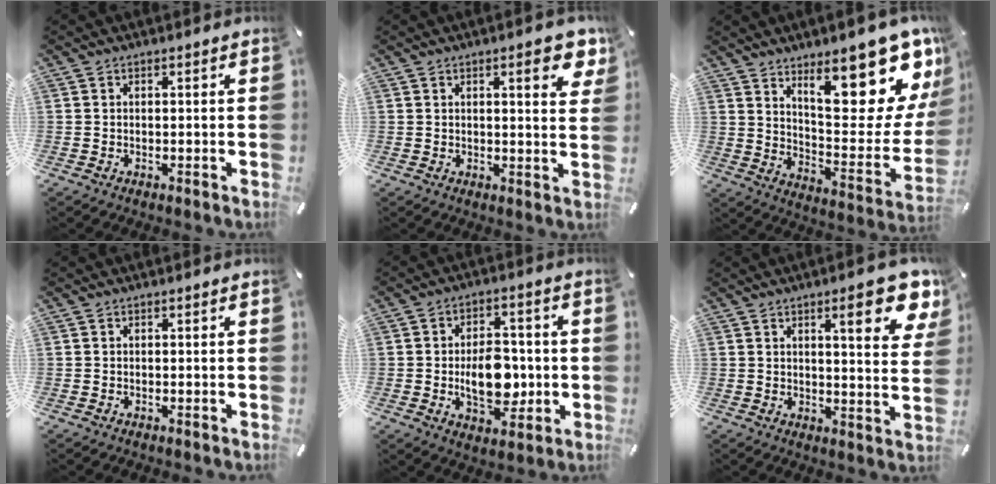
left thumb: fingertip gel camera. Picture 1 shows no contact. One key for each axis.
{"total": 7.4, "fx": 3.7, "fy": 2.1, "fz": 6.0, "tx": -0.074, "ty": -0.018, "tz": 0.055}
{"total": 23.6, "fx": 14.9, "fy": 8.5, "fz": 16.1, "tx": -0.196, "ty": -0.120, "tz": 0.245}
{"total": 0.0}
{"total": 11.2, "fx": -1.2, "fy": 7.3, "fz": 8.4, "tx": -0.129, "ty": 0.003, "tz": -0.020}
{"total": 12.4, "fx": 6.7, "fy": 3.1, "fz": 10.0, "tx": -0.135, "ty": -0.033, "tz": 0.103}